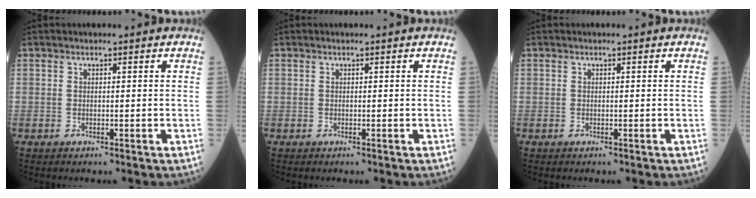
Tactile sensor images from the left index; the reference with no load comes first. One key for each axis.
{"total": 0.0}
{"total": 0.0}